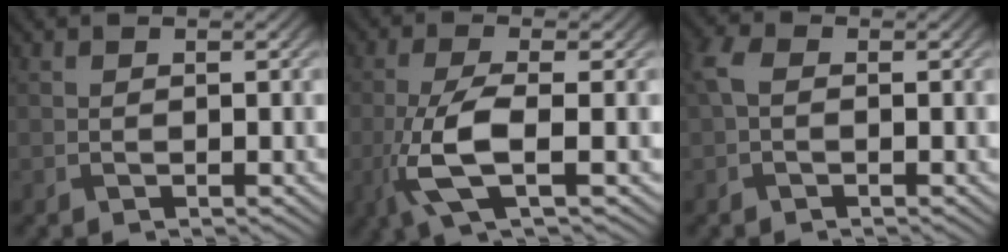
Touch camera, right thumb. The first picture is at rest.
{"total": 7.0, "force": [-2.2, 2.0, 6.4], "torque": [-0.142, 0.000, -0.052]}
{"total": 2.4, "force": [-0.2, 1.4, 2.0], "torque": [-0.051, 0.005, -0.013]}